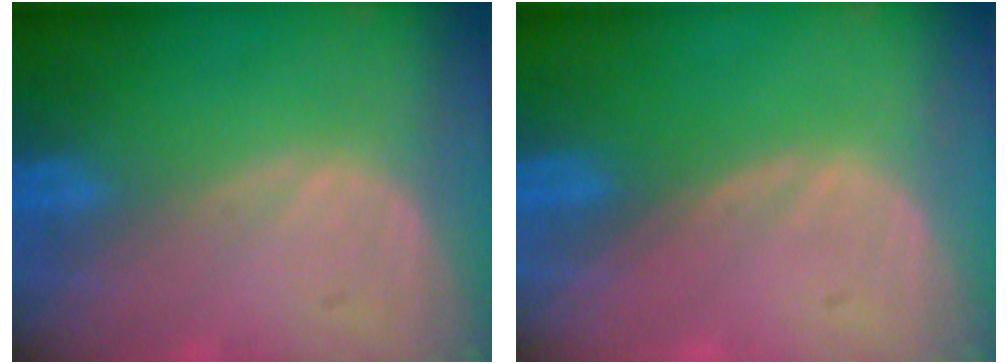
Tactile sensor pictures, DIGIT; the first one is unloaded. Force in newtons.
{"total": 0.0}